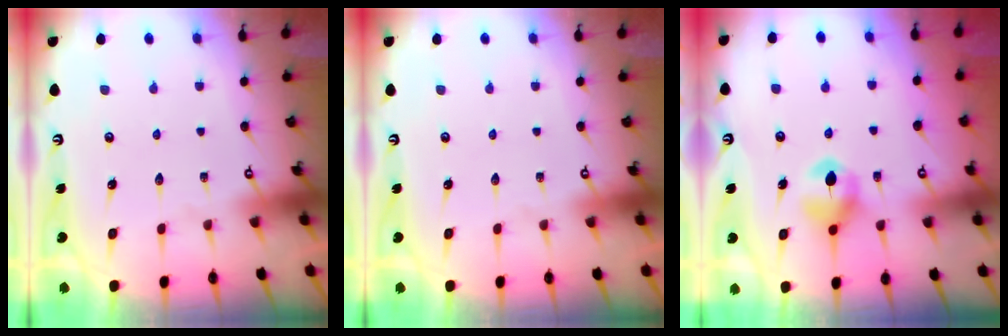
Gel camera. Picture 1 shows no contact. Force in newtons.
{"total": 0.0}
{"total": 7.1, "press": 7.1, "slide": 0.6}